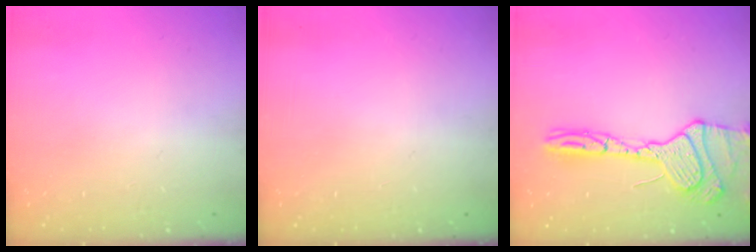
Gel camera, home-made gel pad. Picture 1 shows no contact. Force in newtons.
{"total": 0.0}
{"total": 20.2, "press": 19.4, "slide": 5.7}